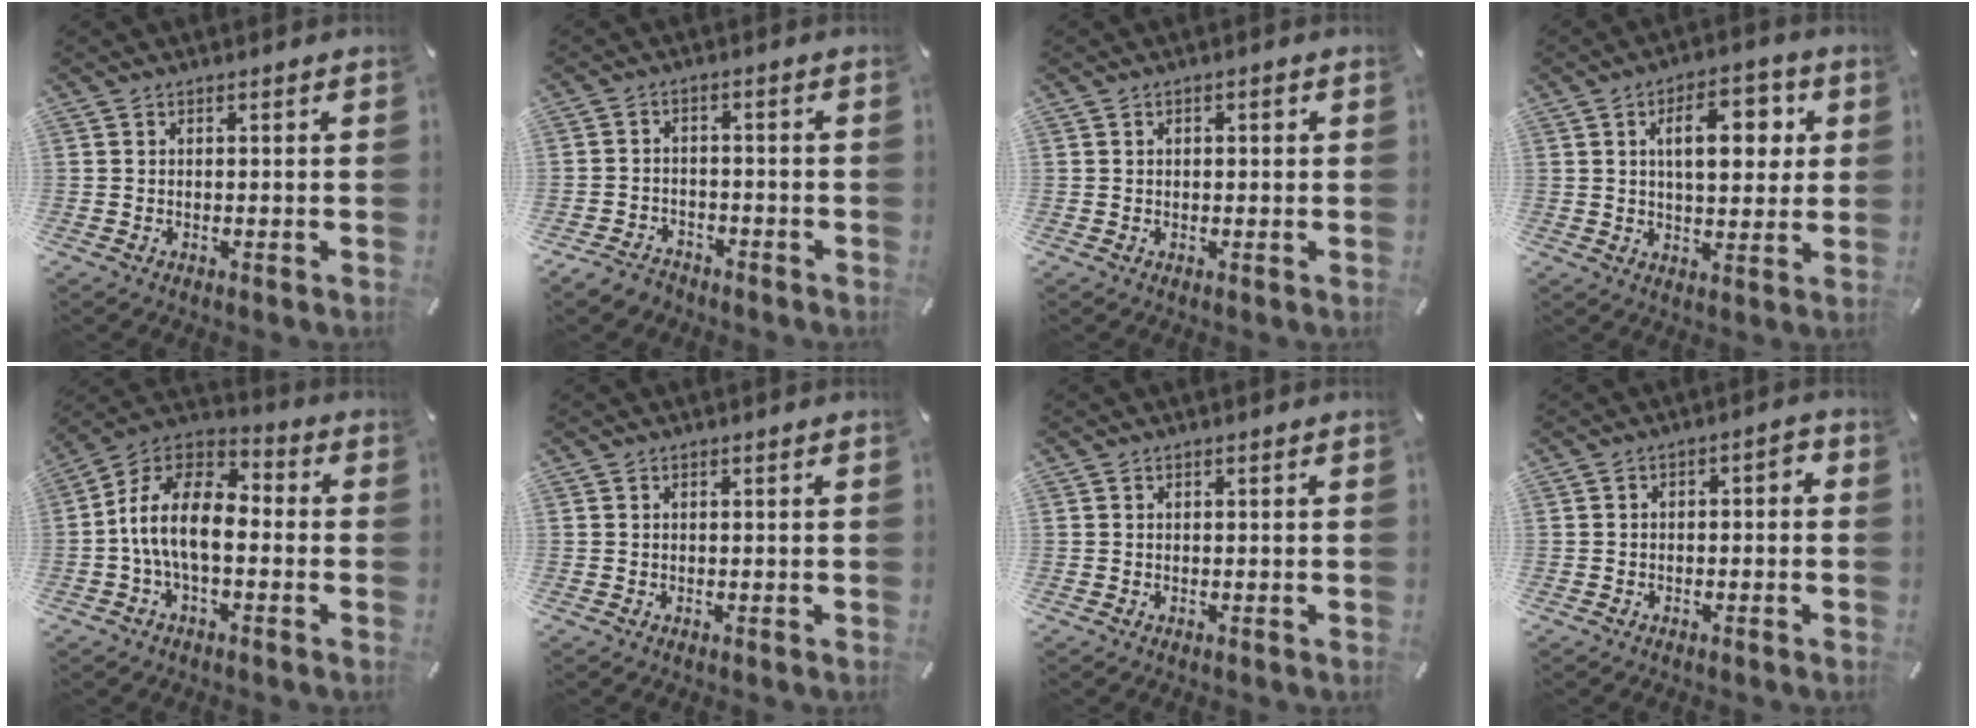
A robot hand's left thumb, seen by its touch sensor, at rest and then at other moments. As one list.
[{"total": 4.0, "force": [-3.2, 2.2, 0.9], "torque": [-0.019, 0.019, -0.063]}, {"total": 1.5, "force": [0.2, 0.9, 1.2], "torque": [-0.016, 0.003, -0.001]}, {"total": 12.3, "force": [3.6, 6.3, 9.9], "torque": [-0.133, -0.007, 0.052]}, {"total": 12.6, "force": [-3.4, 6.9, 9.9], "torque": [-0.213, 0.007, -0.069]}, {"total": 0.0}, {"total": 0.0}, {"total": 2.8, "force": [-1.9, 1.3, 1.6], "torque": [-0.026, 0.016, -0.039]}]